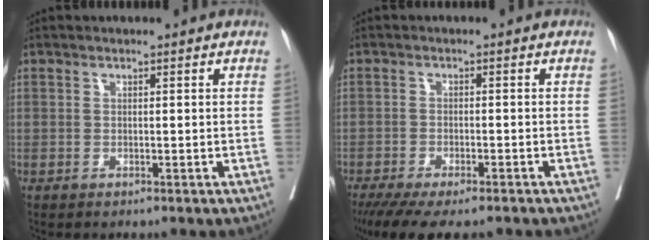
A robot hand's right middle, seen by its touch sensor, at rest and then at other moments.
{"total": 12.4, "force": [-10.0, 3.0, 6.6], "torque": [-0.115, -0.025, -0.146]}